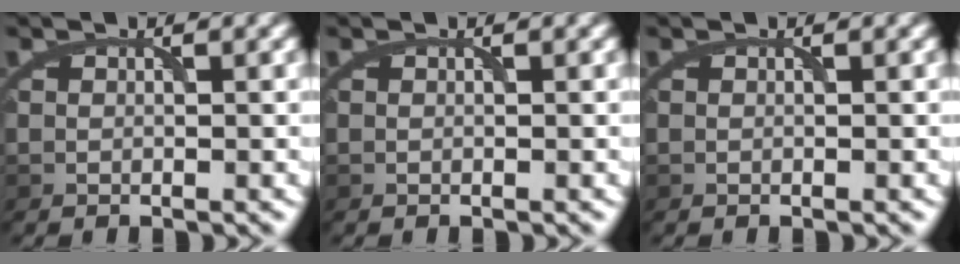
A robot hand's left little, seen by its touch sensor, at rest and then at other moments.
{"total": 0.0}
{"total": 0.0}